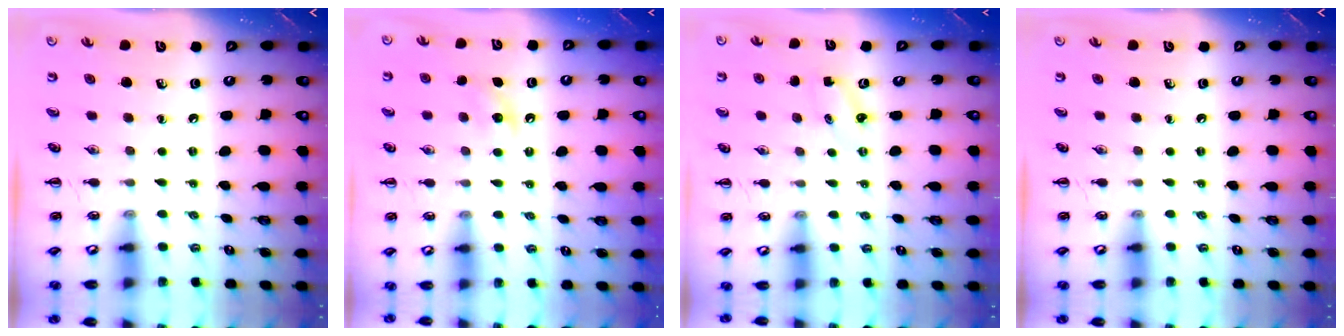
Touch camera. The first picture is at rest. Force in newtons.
{"total": 6.4, "press": 6.2, "slide": 1.6}
{"total": 2.2, "press": 2.1, "slide": 0.6}
{"total": 0.0}